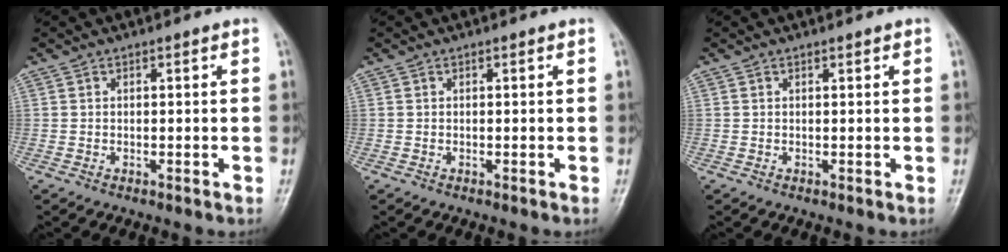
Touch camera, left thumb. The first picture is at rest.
{"total": 0.0}
{"total": 0.0}